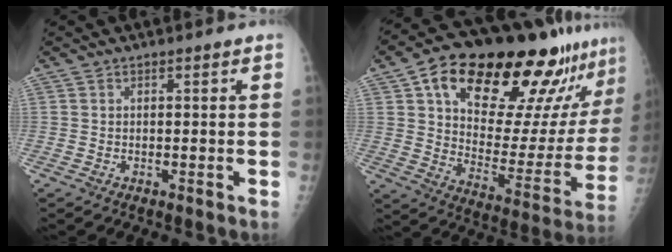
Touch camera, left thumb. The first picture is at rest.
{"total": 29.6, "force": [18.5, 11.7, 19.9], "torque": [-0.256, -0.043, 0.278]}